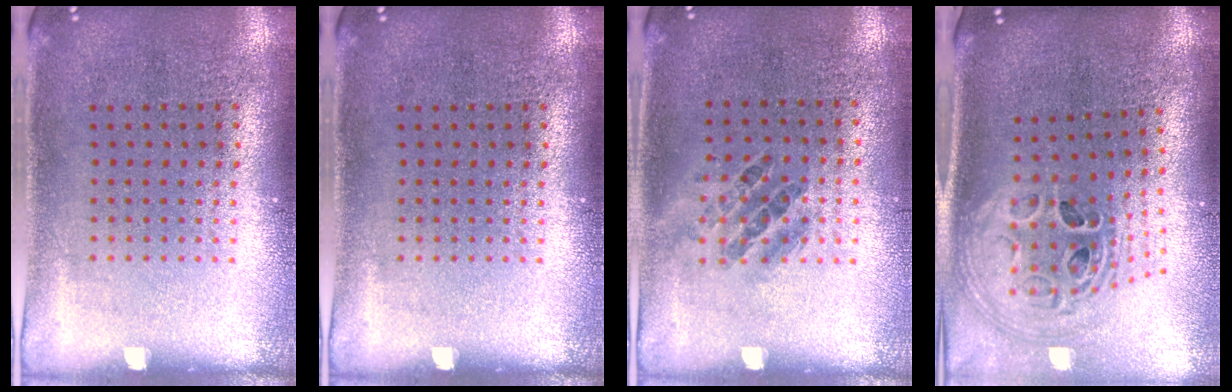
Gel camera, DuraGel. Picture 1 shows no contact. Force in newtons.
{"total": 0.0}
{"total": 0.9, "press": 0.8, "slide": 0.5}
{"total": 1.9, "press": 1.5, "slide": 1.1}